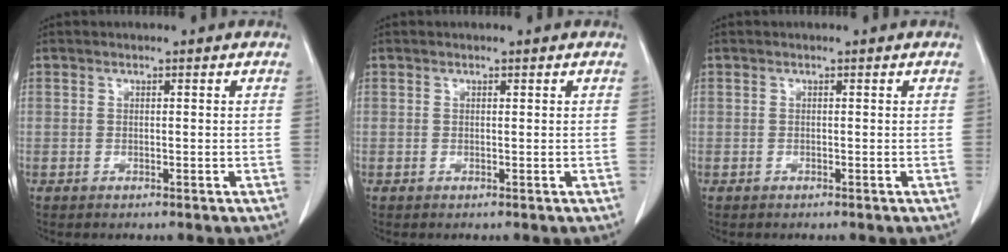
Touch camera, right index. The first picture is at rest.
{"total": 0.0}
{"total": 0.0}